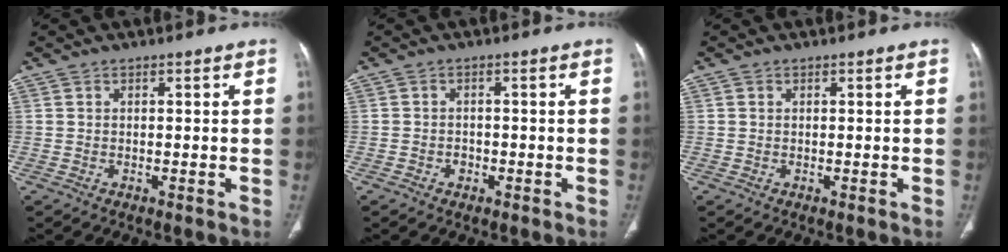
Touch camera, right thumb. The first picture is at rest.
{"total": 1.7, "force": [-0.8, 1.4, 0.6], "torque": [-0.006, 0.009, -0.014]}
{"total": 0.0}